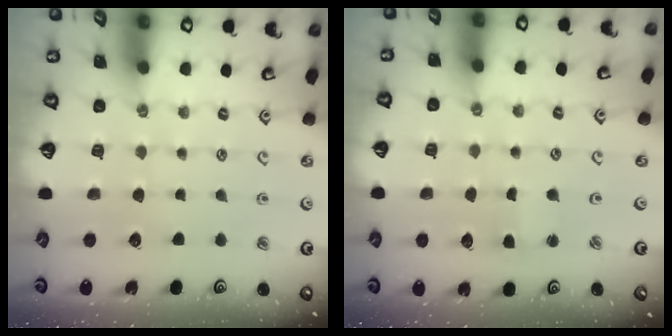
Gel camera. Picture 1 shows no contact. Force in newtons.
{"total": 1.9, "press": 1.9, "slide": 0.3}